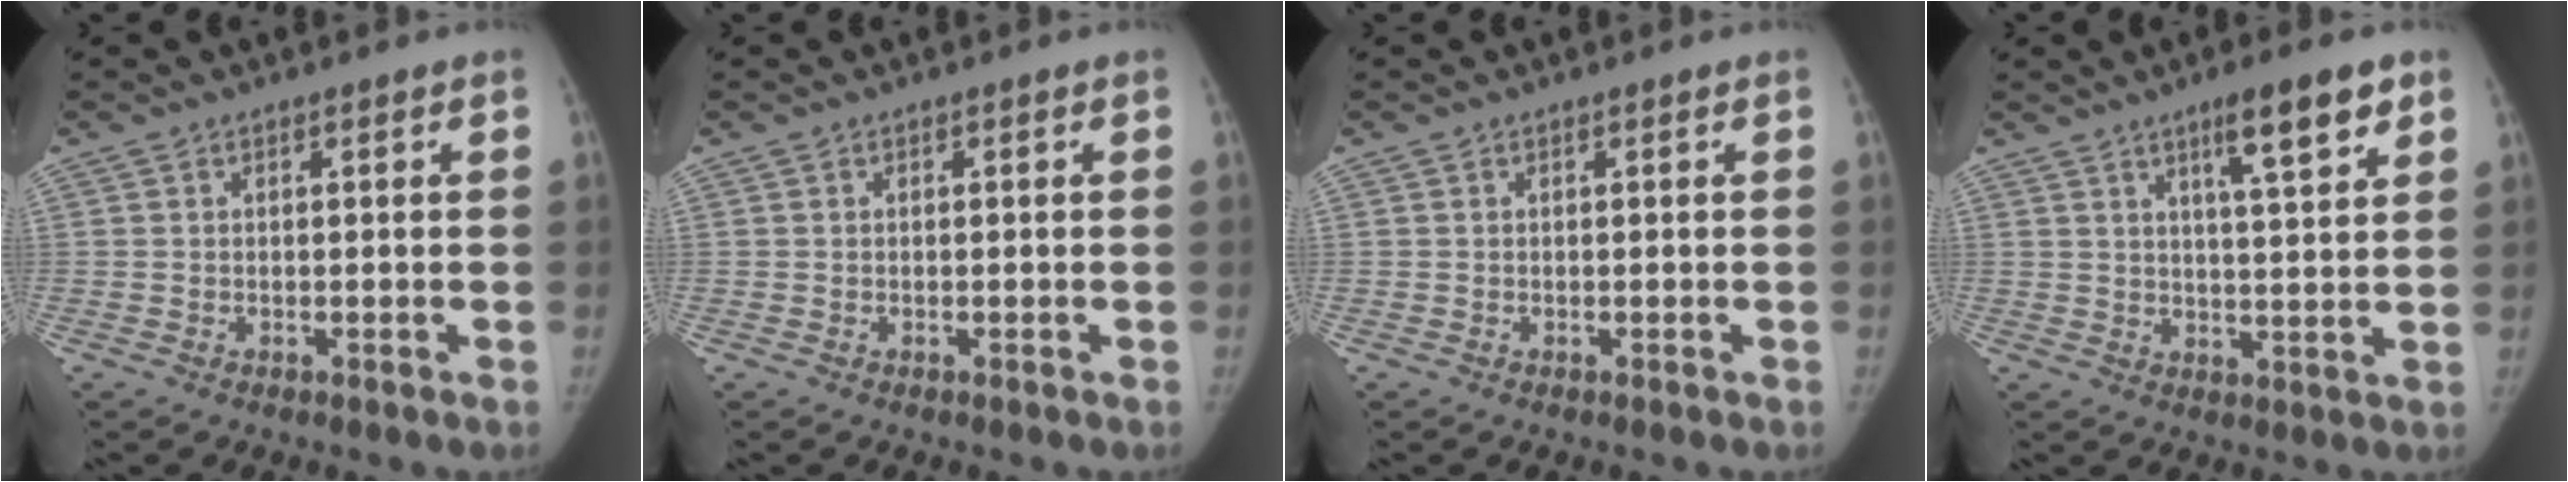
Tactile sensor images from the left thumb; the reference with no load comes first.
{"total": 0.0}
{"total": 0.0}
{"total": 9.3, "force": [5.5, 1.8, 7.3], "torque": [-0.100, -0.027, 0.083]}